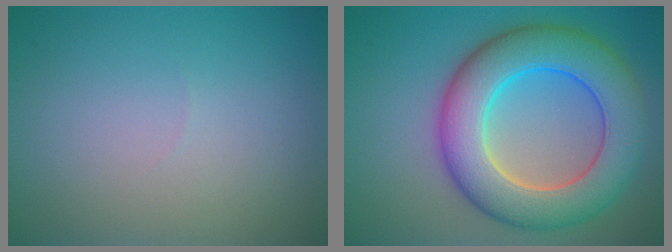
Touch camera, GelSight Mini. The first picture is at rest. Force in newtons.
{"total": 10.0, "press": 9.9, "slide": 0.2}